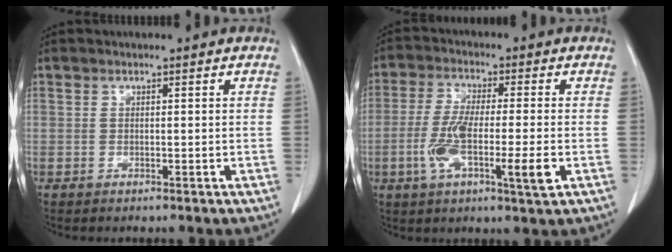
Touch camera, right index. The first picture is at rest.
{"total": 10.4, "force": [-2.7, 1.1, 10.0], "torque": [-0.184, -0.009, -0.049]}